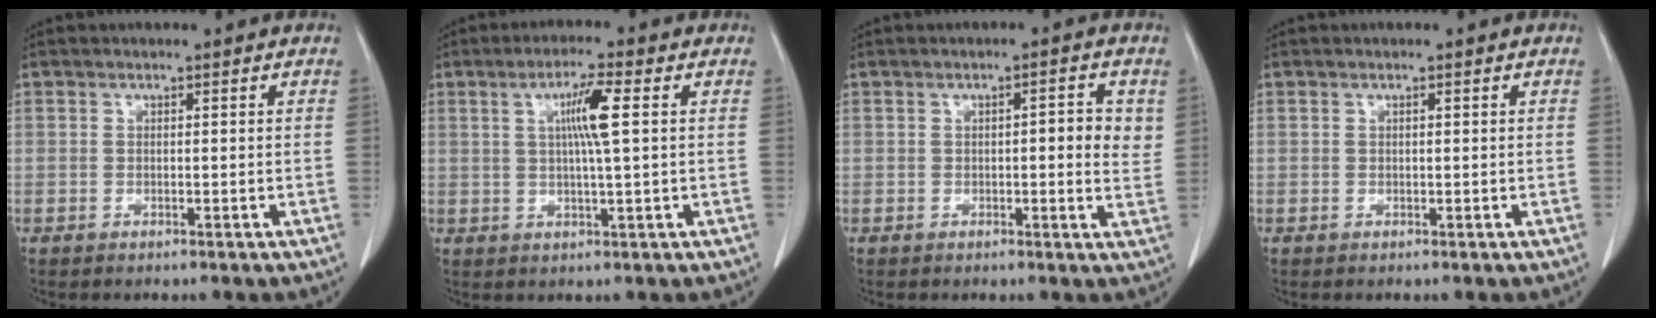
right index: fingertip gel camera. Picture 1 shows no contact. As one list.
[{"total": 5.9, "force": [1.3, -0.3, 5.7], "torque": [-0.102, 0.002, 0.023]}, {"total": 4.3, "force": [0.8, 1.2, 4.1], "torque": [-0.049, 0.000, 0.005]}, {"total": 0.0}]